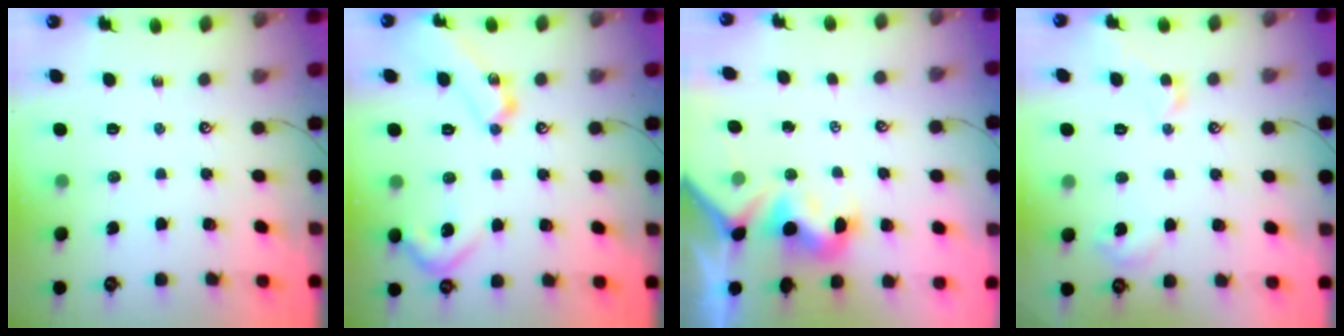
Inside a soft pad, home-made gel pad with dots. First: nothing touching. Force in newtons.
{"total": 19.3, "press": 19.3, "slide": 0.8}
{"total": 1.9, "press": 1.8, "slide": 0.7}
{"total": 3.8, "press": 3.7, "slide": 0.7}